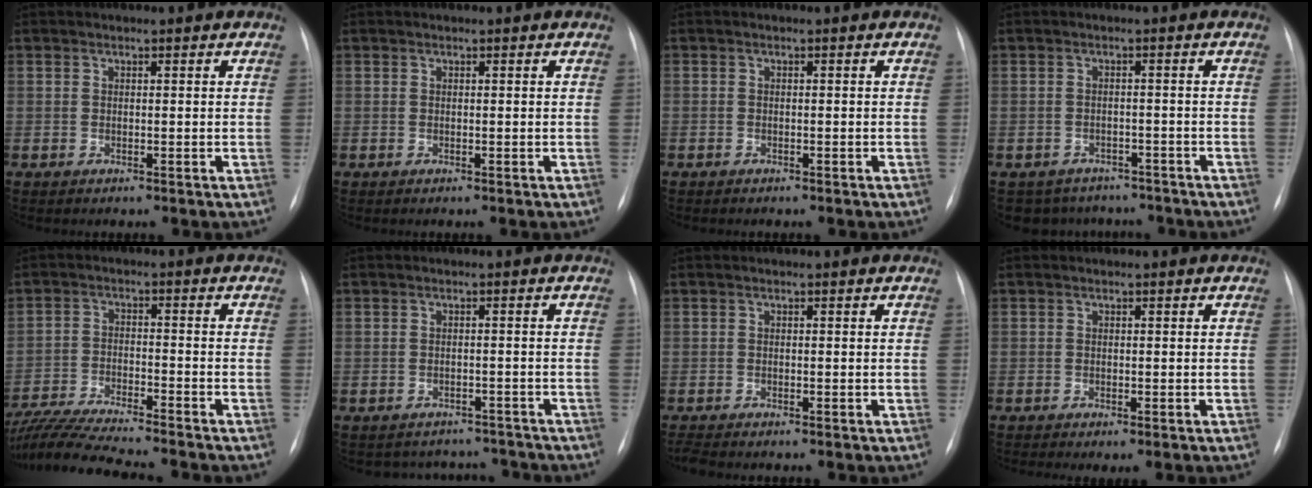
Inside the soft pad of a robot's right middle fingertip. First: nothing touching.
{"total": 0.0}
{"total": 1.0, "force": [-0.8, 0.5, 0.3], "torque": [-0.011, 0.001, -0.011]}
{"total": 8.0, "force": [-6.9, 4.1, 0.6], "torque": [-0.008, 0.017, -0.080]}
{"total": 15.1, "force": [-13.4, 0.5, 6.9], "torque": [-0.130, -0.020, -0.223]}
{"total": 6.6, "force": [-6.1, 2.5, -0.6], "torque": [0.014, 0.027, -0.068]}
{"total": 1.5, "force": [-1.4, 0.0, 0.5], "torque": [-0.013, -0.006, -0.025]}
{"total": 1.3, "force": [-0.8, 0.5, 0.9], "torque": [-0.012, -0.002, -0.010]}